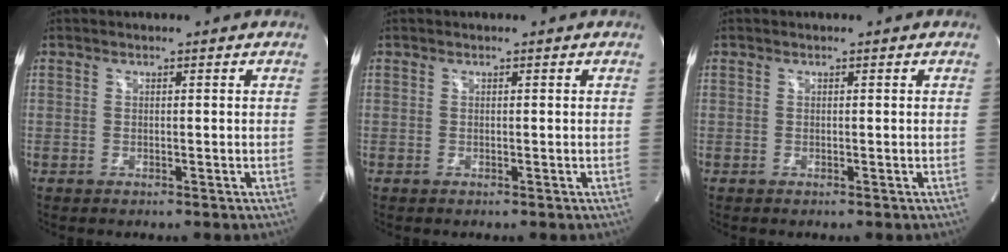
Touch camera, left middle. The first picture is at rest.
{"total": 0.0}
{"total": 0.0}